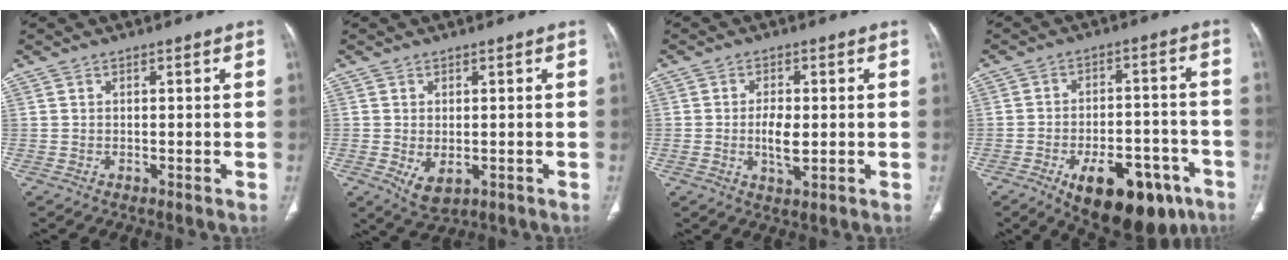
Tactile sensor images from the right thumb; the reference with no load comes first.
{"total": 4.7, "force": [-1.1, 2.8, 3.6], "torque": [-0.060, -0.009, -0.003]}
{"total": 5.0, "force": [-0.3, 2.3, 4.4], "torque": [-0.079, -0.006, -0.005]}
{"total": 18.7, "force": [-10.0, 9.1, 12.9], "torque": [-0.138, 0.050, -0.132]}